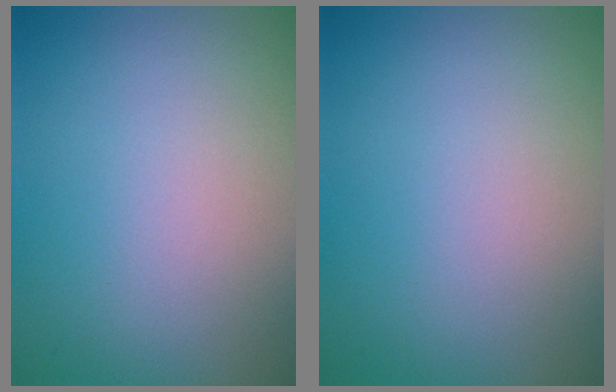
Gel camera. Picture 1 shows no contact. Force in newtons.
{"total": 0.0}